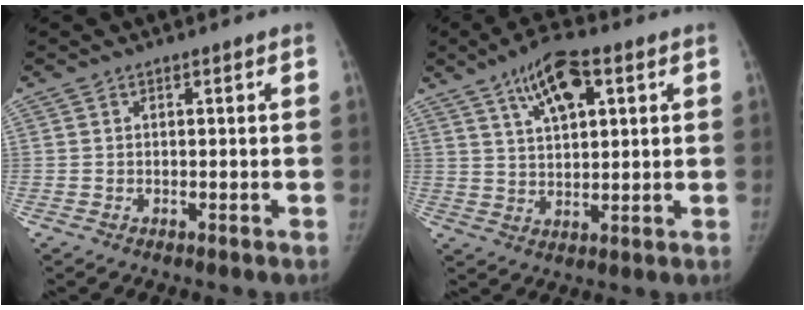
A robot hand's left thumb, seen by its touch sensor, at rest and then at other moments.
{"total": 10.3, "force": [4.8, 4.2, 8.1], "torque": [-0.128, -0.009, 0.085]}